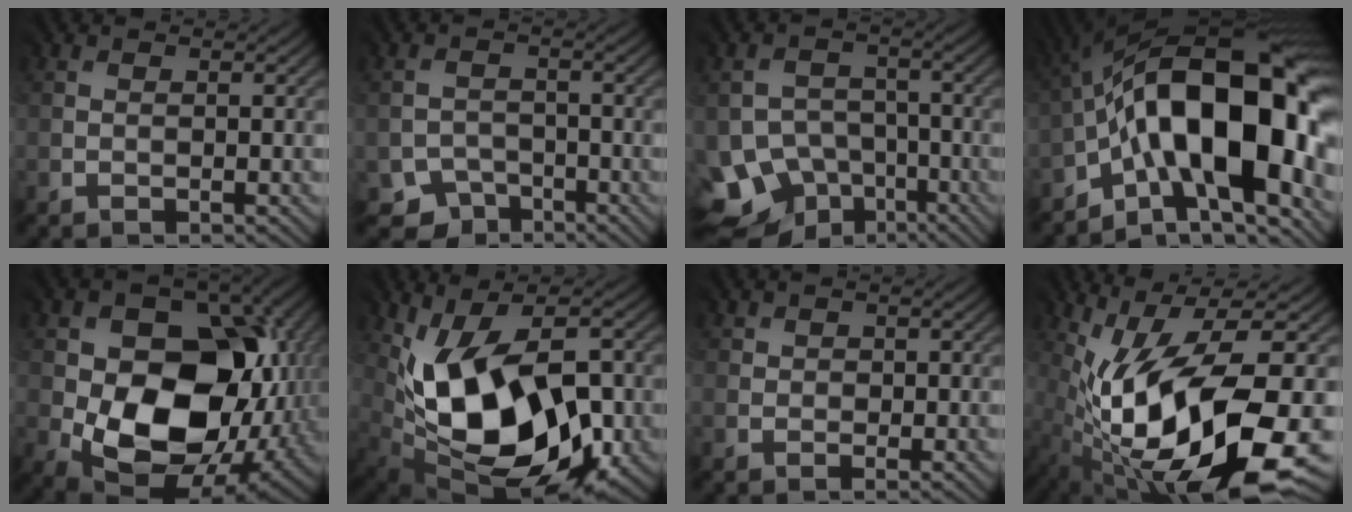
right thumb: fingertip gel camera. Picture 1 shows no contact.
{"total": 3.4, "force": [-2.7, 2.0, -0.2], "torque": [0.013, -0.007, -0.049]}
{"total": 10.4, "force": [-6.9, 7.2, 2.9], "torque": [-0.065, -0.027, -0.108]}
{"total": 20.2, "force": [-3.7, 9.6, 17.3], "torque": [-0.264, 0.020, -0.072]}
{"total": 16.9, "force": [-2.3, 11.9, 11.8], "torque": [-0.184, -0.036, -0.029]}
{"total": 15.1, "force": [-1.2, 8.8, 12.2], "torque": [-0.214, -0.026, -0.016]}
{"total": 0.9, "force": [0.4, 0.8, 0.3], "torque": [0.000, -0.001, 0.007]}
{"total": 18.7, "force": [-5.2, 6.9, 16.6], "torque": [-0.310, -0.021, -0.083]}